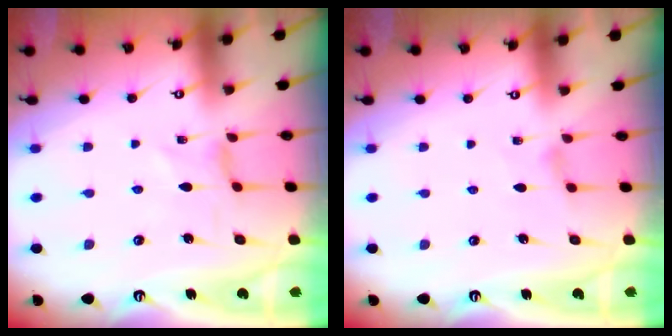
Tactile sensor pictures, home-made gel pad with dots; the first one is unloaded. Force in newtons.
{"total": 1.8, "press": 1.7, "slide": 0.4}